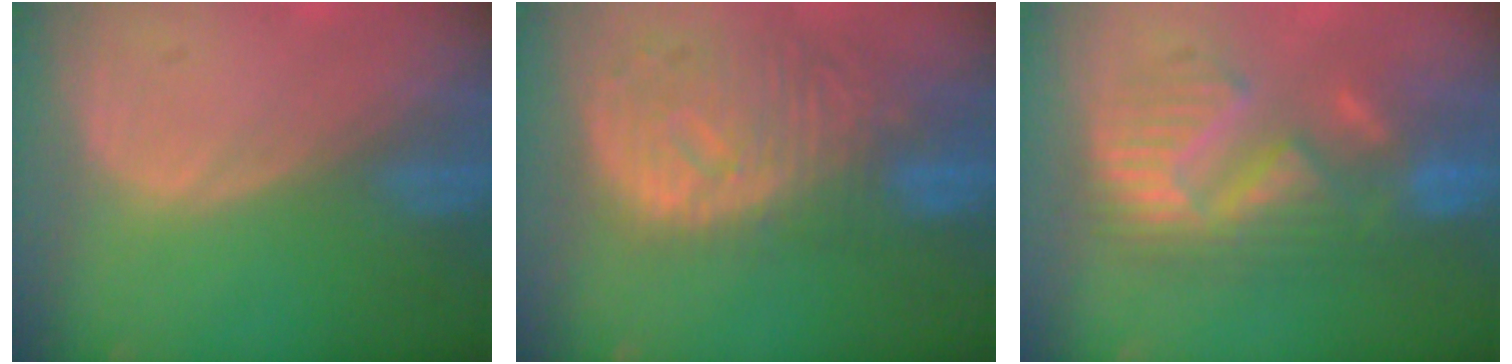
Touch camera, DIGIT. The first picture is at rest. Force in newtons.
{"total": 11.5, "press": 10.0, "slide": 5.7}
{"total": 9.7, "press": 9.7, "slide": 0.5}